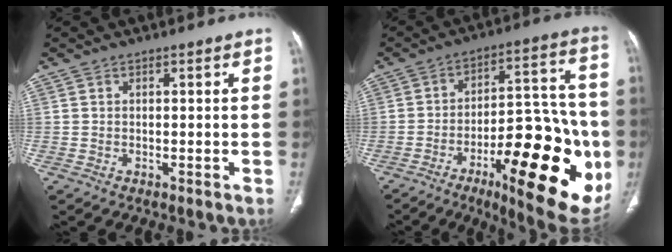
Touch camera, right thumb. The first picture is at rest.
{"total": 28.5, "force": [-9.5, 9.8, 25.0], "torque": [-0.293, 0.034, -0.122]}